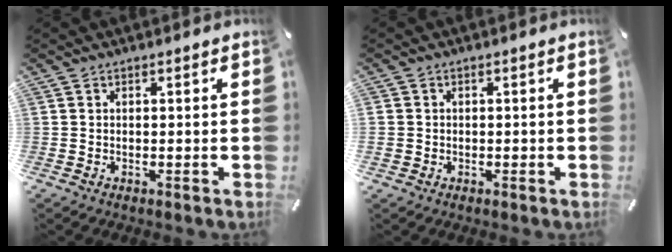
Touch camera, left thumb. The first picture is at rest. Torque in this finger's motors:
{"motor_torque": [0.15, 0.16, 0.28, 0.21, 0.00]}